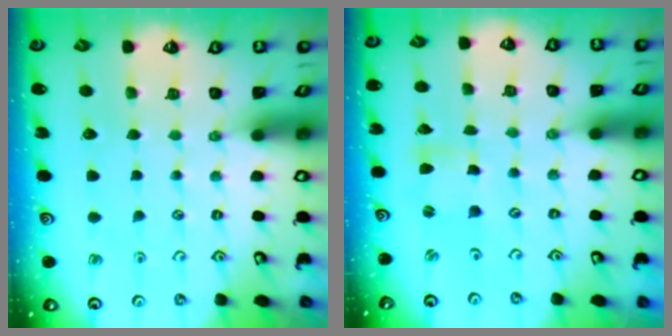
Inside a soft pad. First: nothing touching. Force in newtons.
{"total": 1.1, "press": 1.1, "slide": 0.2}